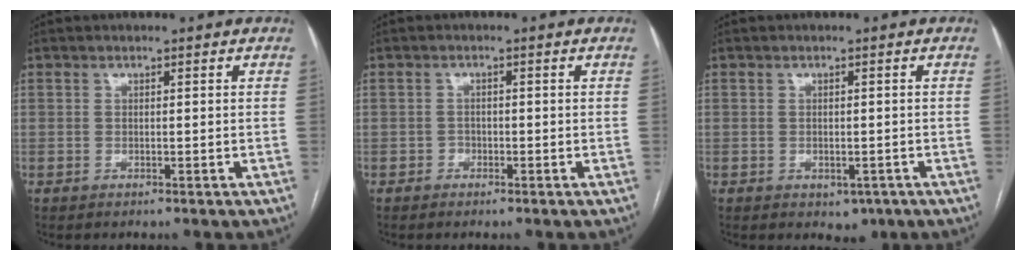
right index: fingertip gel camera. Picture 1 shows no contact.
{"total": 0.9, "force": [-0.6, 0.7, 0.2], "torque": [0.003, 0.004, -0.015]}
{"total": 2.8, "force": [-1.3, 2.0, 1.5], "torque": [-0.009, 0.001, -0.005]}